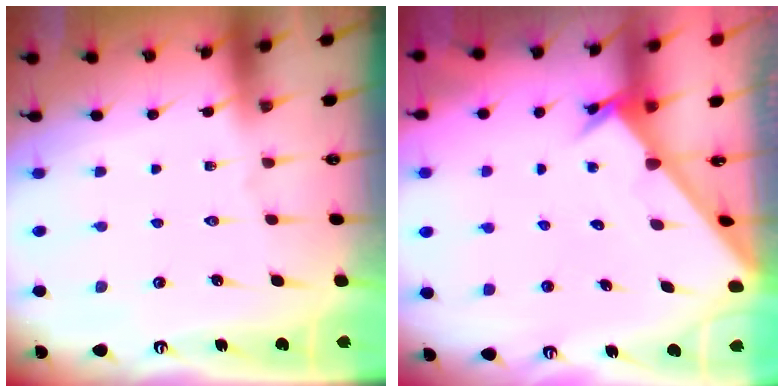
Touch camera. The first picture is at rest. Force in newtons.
{"total": 2.4, "press": 2.4, "slide": 0.2}